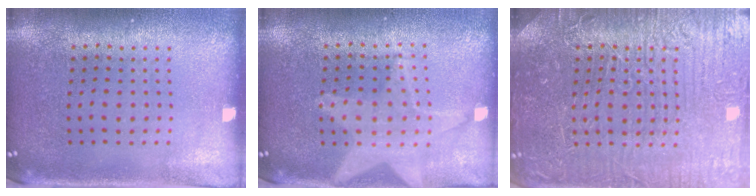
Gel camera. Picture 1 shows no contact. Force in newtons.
{"total": 1.8, "press": 1.6, "slide": 0.9}
{"total": 7.5, "press": 7.4, "slide": 0.9}